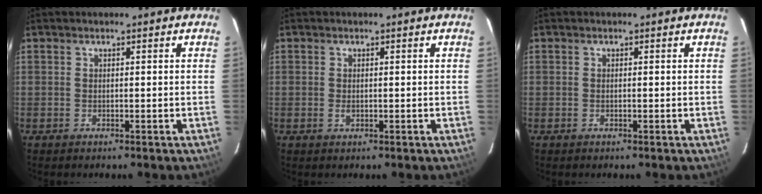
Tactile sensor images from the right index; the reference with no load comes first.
{"total": 1.1, "force": [-0.2, 0.7, 0.8], "torque": [-0.015, 0.000, -0.004]}
{"total": 0.0}